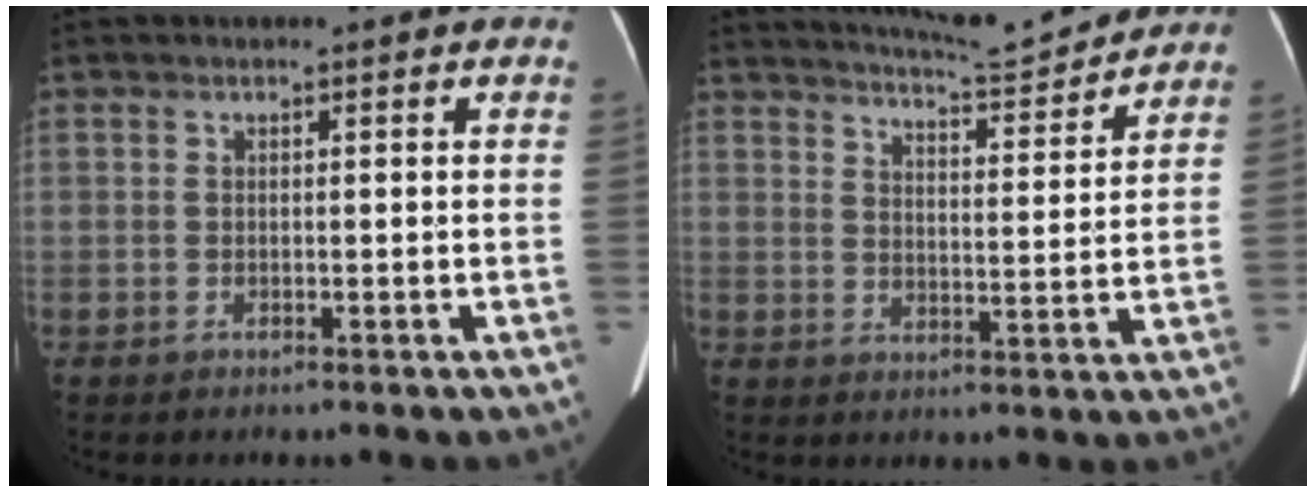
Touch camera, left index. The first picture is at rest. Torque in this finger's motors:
{"motor_torque": [0.88, -1.26, 0.04, 0.00]}